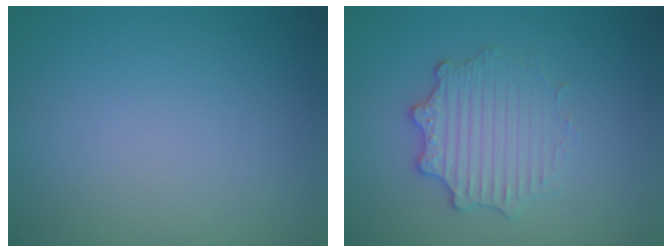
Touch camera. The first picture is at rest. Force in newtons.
{"total": 3.2, "press": 2.8, "slide": 1.6}